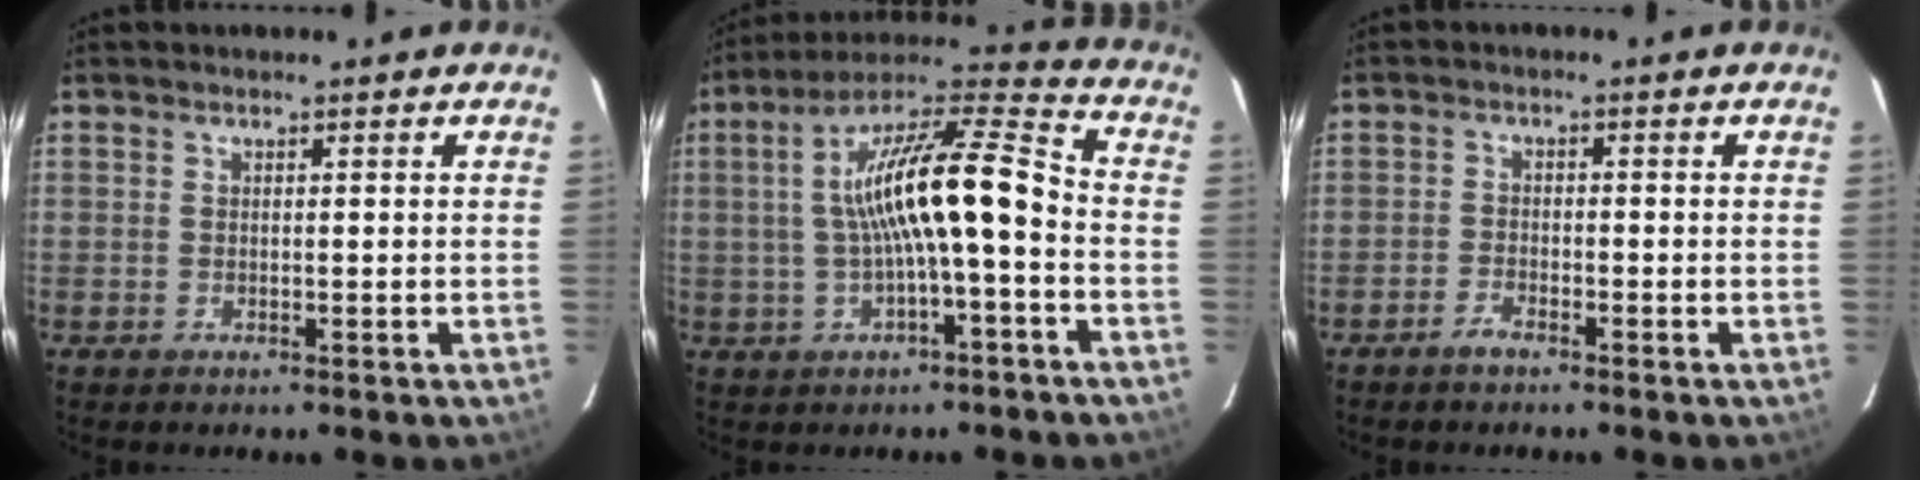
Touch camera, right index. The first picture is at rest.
{"total": 15.3, "force": [-1.4, 2.6, 15.0], "torque": [-0.261, 0.028, -0.023]}
{"total": 2.2, "force": [-1.9, 0.7, 0.9], "torque": [-0.029, 0.005, -0.039]}